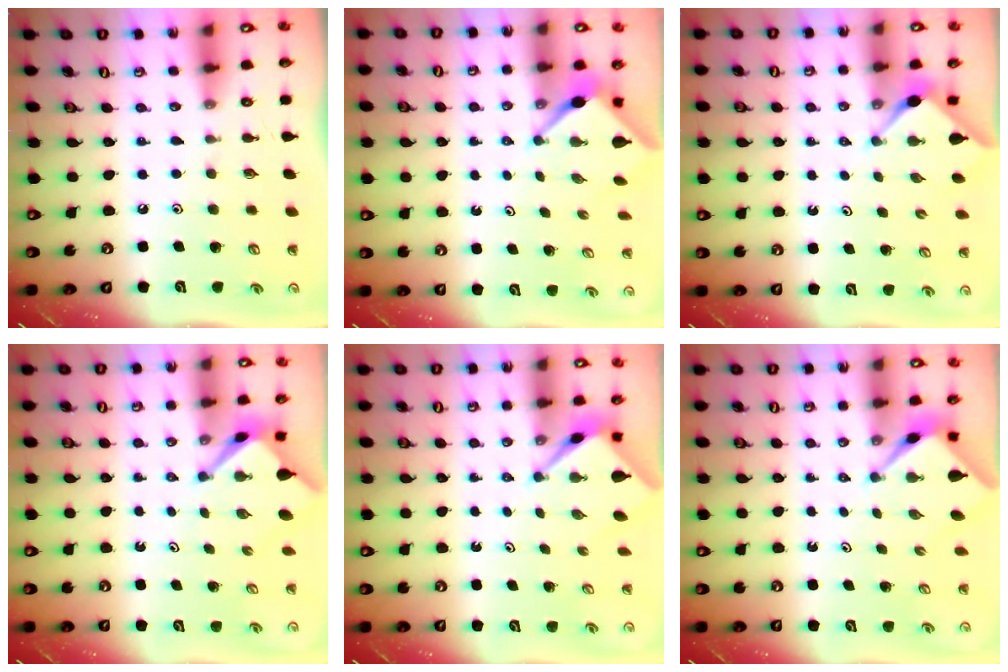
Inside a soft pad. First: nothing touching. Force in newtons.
{"total": 3.0, "press": 3.0, "slide": 0.2}
{"total": 2.9, "press": 2.8, "slide": 0.4}
{"total": 2.7, "press": 2.7, "slide": 0.3}
{"total": 2.6, "press": 2.6, "slide": 0.2}
{"total": 2.5, "press": 2.4, "slide": 0.3}